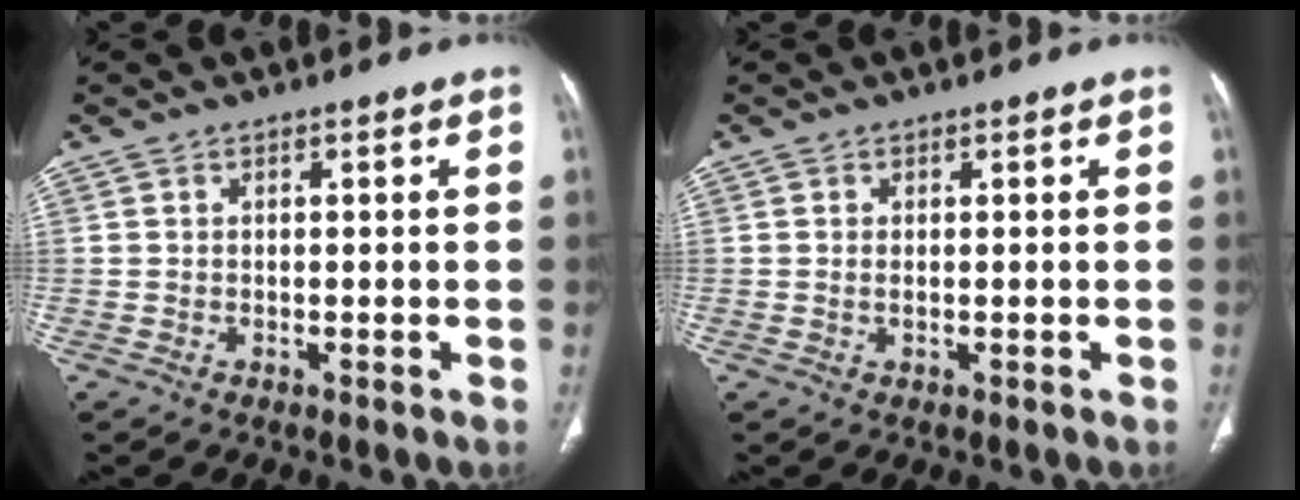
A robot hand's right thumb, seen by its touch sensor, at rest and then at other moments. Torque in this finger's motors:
{"motor_torque": [-0.30, 0.34, -0.06, 0.55, -0.05]}